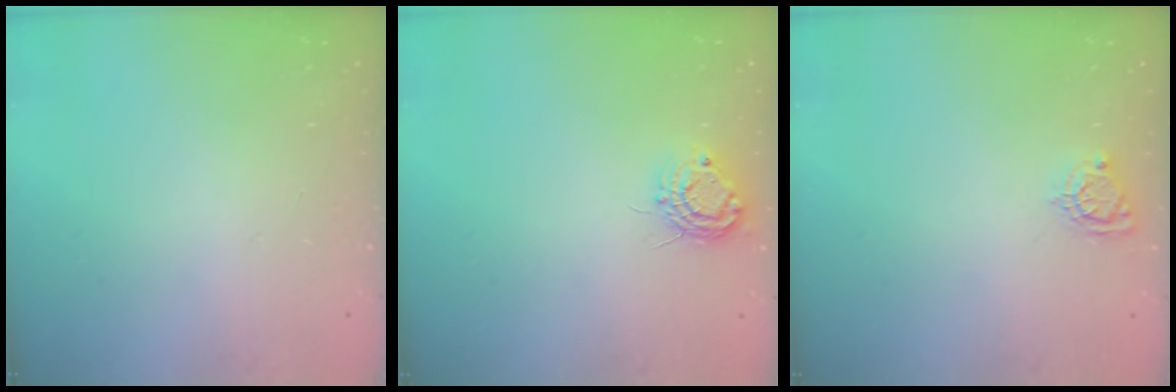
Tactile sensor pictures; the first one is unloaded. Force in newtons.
{"total": 8.9, "press": 8.8, "slide": 0.7}
{"total": 4.3, "press": 4.2, "slide": 0.3}